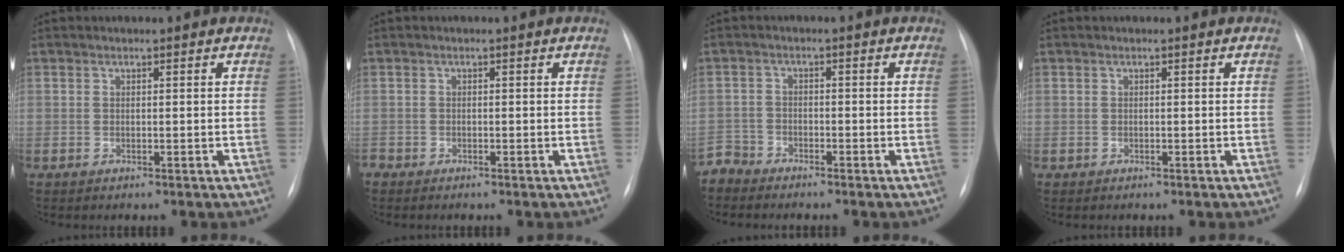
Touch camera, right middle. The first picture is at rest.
{"total": 1.0, "force": [-0.9, 0.3, 0.2], "torque": [-0.003, 0.000, -0.017]}
{"total": 3.0, "force": [-2.8, 0.5, -0.9], "torque": [0.020, -0.008, -0.057]}
{"total": 0.0}